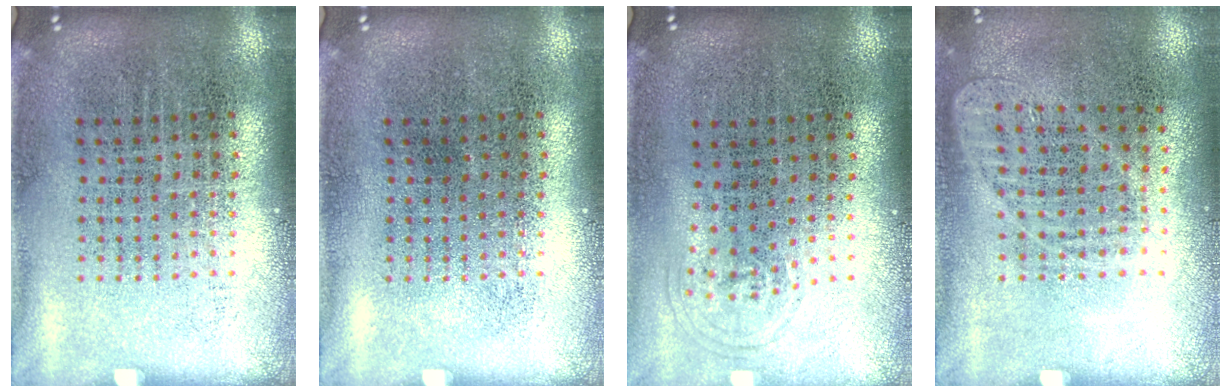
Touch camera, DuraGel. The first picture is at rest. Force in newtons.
{"total": 0.0}
{"total": 0.6, "press": 0.5, "slide": 0.3}
{"total": 1.0, "press": 0.9, "slide": 0.4}